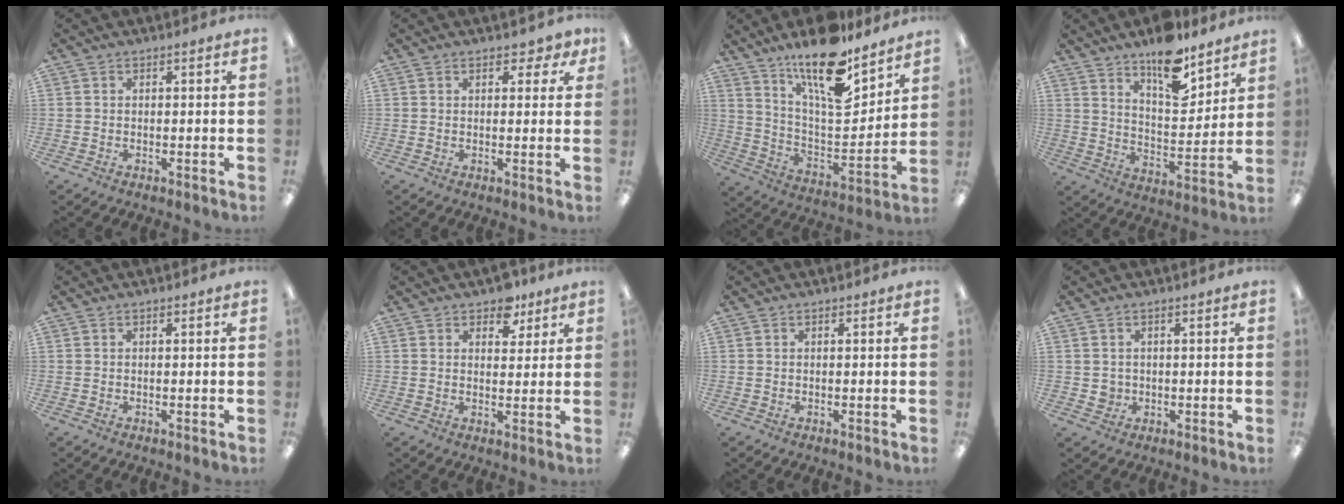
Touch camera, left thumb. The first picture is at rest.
{"total": 2.7, "force": [1.6, 1.4, 1.6], "torque": [-0.017, -0.003, 0.024]}
{"total": 18.6, "force": [14.1, 5.7, 10.7], "torque": [-0.187, -0.098, 0.241]}
{"total": 13.9, "force": [10.8, 5.2, 7.1], "torque": [-0.105, -0.071, 0.188]}
{"total": 0.0}
{"total": 6.0, "force": [4.3, 3.5, 2.2], "torque": [-0.017, -0.018, 0.073]}
{"total": 0.0}
{"total": 2.3, "force": [0.3, 2.2, 0.6], "torque": [-0.005, -0.001, 0.003]}